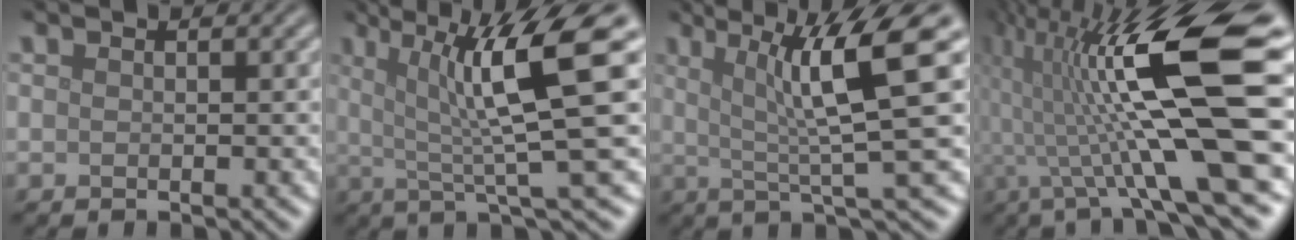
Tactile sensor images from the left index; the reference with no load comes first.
{"total": 10.0, "force": [2.3, 2.0, 9.5], "torque": [-0.130, 0.005, 0.035]}
{"total": 8.8, "force": [2.3, 1.4, 8.4], "torque": [-0.119, 0.009, 0.036]}
{"total": 14.7, "force": [0.7, 3.0, 14.4], "torque": [-0.248, 0.020, 0.010]}